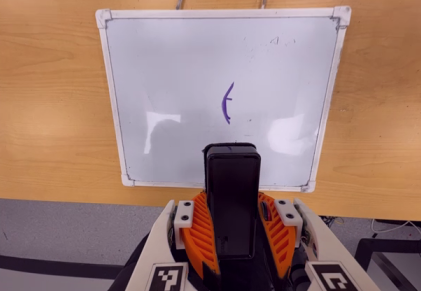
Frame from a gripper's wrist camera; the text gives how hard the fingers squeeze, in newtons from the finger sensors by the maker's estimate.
{"total": 9.8, "left": 8.2, "right": 11.4}